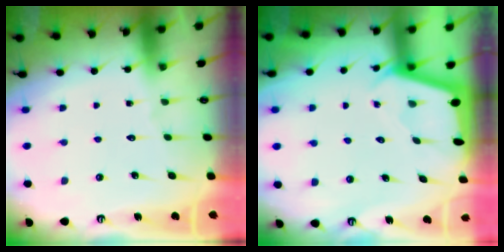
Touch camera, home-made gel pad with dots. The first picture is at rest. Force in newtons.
{"total": 2.2, "press": 2.2, "slide": 0.1}